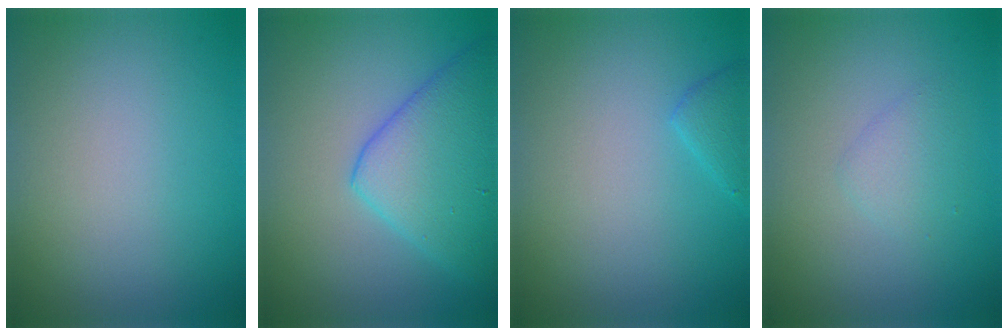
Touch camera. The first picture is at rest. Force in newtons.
{"total": 6.6, "press": 6.6, "slide": 0.3}
{"total": 1.5, "press": 1.5, "slide": 0.1}
{"total": 1.5, "press": 1.5, "slide": 0.1}